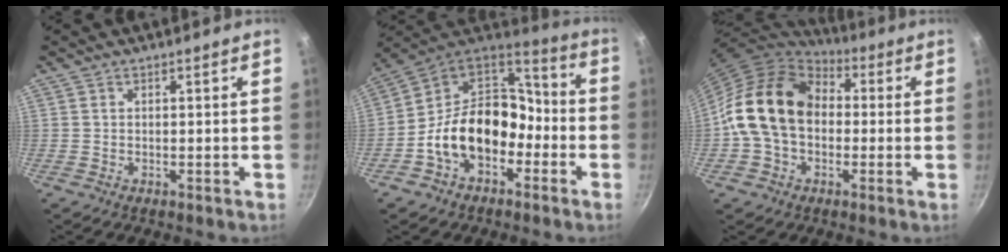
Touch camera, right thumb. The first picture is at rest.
{"total": 17.9, "force": [-5.3, 12.8, 11.4], "torque": [-0.150, 0.071, -0.104]}
{"total": 17.3, "force": [0.2, 12.8, 11.5], "torque": [-0.179, 0.040, -0.009]}